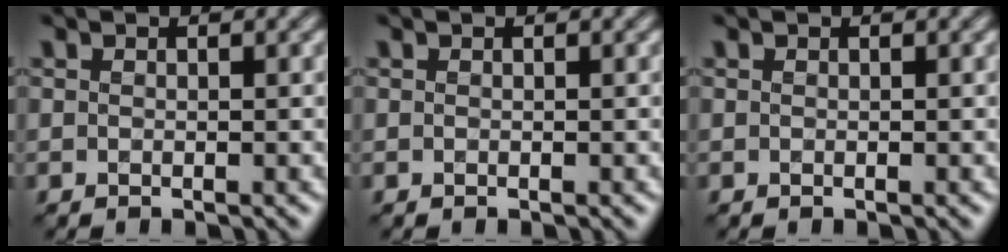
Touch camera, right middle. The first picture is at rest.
{"total": 0.0}
{"total": 0.0}